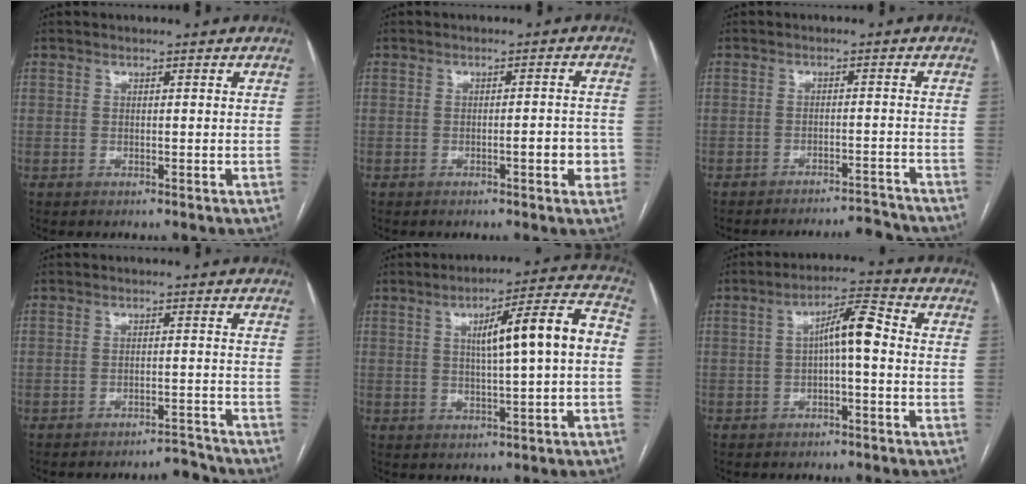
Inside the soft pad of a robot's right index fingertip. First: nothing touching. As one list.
[{"total": 4.0, "force": [-1.4, 0.9, 3.6], "torque": [-0.043, 0.004, -0.018]}, {"total": 7.5, "force": [-7.5, -0.7, 0.3], "torque": [0.002, 0.004, -0.105]}, {"total": 3.8, "force": [-3.8, -0.1, 0.0], "torque": [0.009, 0.004, -0.055]}, {"total": 11.5, "force": [0.9, 0.8, 11.4], "torque": [-0.163, 0.029, 0.013]}, {"total": 6.4, "force": [-0.1, 1.2, 6.3], "torque": [-0.104, 0.026, -0.003]}]